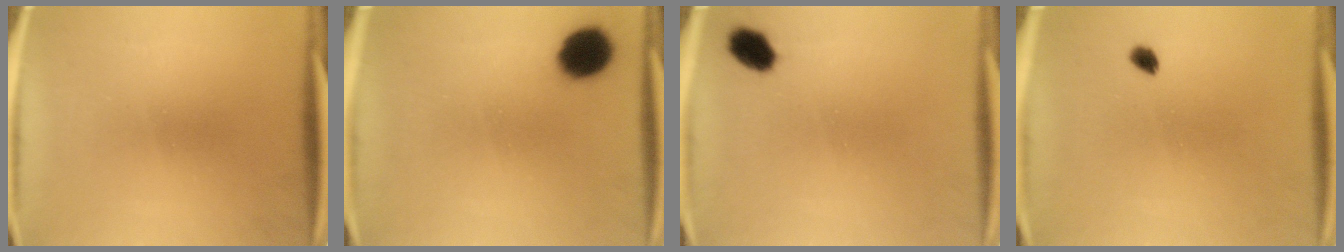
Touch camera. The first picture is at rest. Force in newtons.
{"total": 8.4}
{"total": 4.6}
{"total": 1.7}